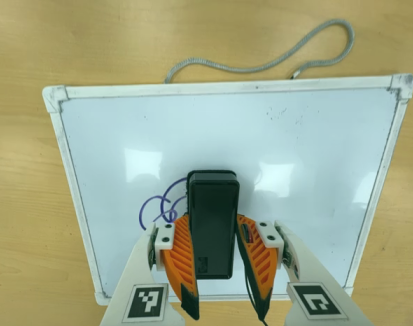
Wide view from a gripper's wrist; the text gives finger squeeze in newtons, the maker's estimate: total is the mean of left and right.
{"total": 8.4, "left": 7.9, "right": 8.8}